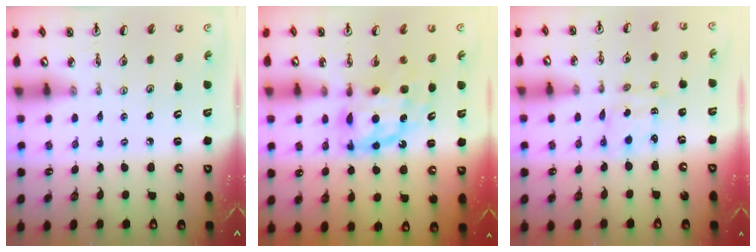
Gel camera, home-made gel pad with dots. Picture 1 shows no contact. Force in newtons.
{"total": 12.2, "press": 12.2, "slide": 0.9}
{"total": 1.9, "press": 1.9, "slide": 0.4}